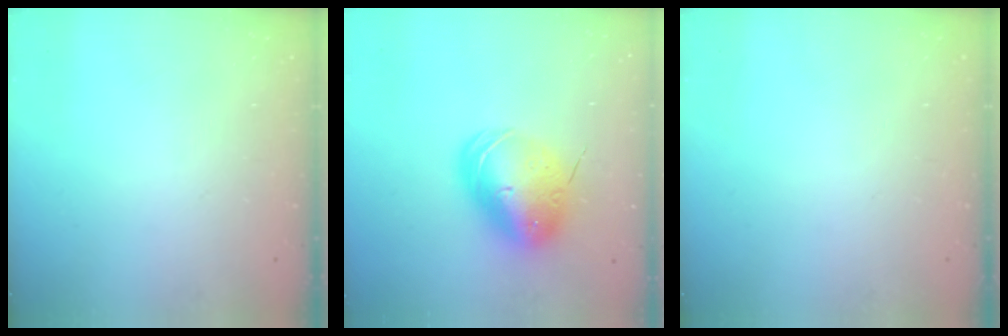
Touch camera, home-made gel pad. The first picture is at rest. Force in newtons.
{"total": 13.3, "press": 13.1, "slide": 2.6}
{"total": 0.0}